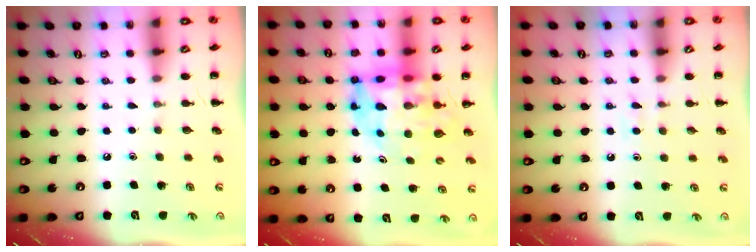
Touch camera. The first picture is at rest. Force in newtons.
{"total": 10.3, "press": 9.8, "slide": 3.1}
{"total": 4.1, "press": 3.9, "slide": 1.5}